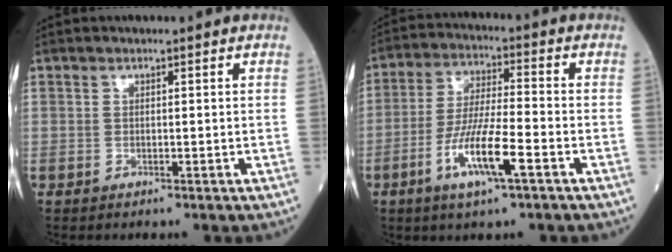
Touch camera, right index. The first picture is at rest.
{"total": 10.2, "force": [-4.3, 1.0, 9.2], "torque": [-0.180, -0.011, -0.080]}